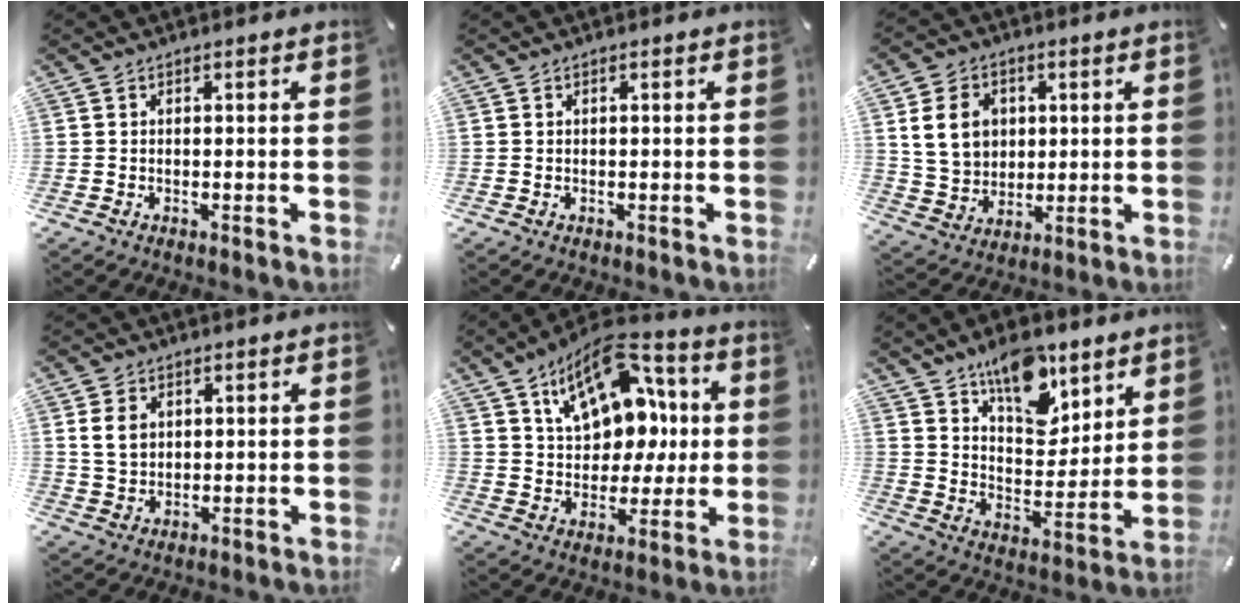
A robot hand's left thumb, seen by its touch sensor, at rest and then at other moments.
{"total": 0.0}
{"total": 10.7, "force": [2.4, 9.2, 4.8], "torque": [-0.096, 0.005, 0.047]}
{"total": 5.1, "force": [1.5, 4.2, 2.5], "torque": [-0.055, 0.001, 0.025]}
{"total": 16.8, "force": [7.8, 11.5, 9.4], "torque": [-0.148, -0.042, 0.143]}
{"total": 15.5, "force": [10.8, 8.1, 7.6], "torque": [-0.102, -0.071, 0.191]}